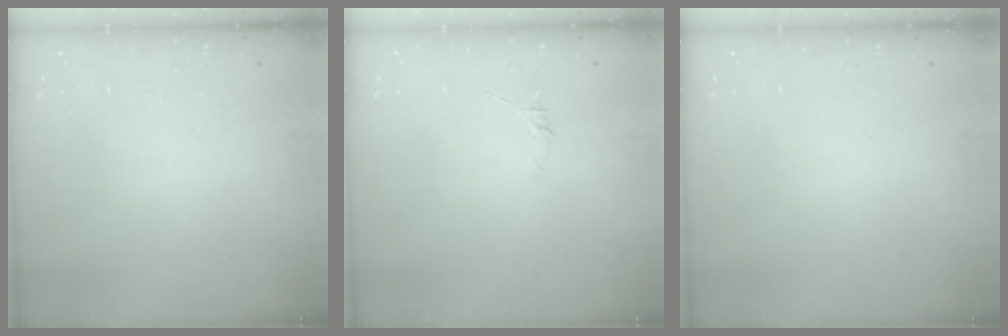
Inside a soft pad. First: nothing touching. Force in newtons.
{"total": 4.1, "press": 4.1, "slide": 0.8}
{"total": 0.0}